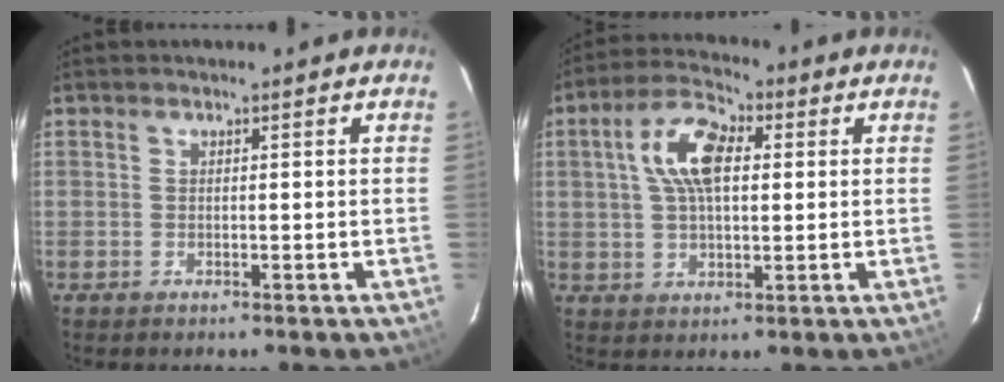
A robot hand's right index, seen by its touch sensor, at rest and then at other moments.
{"total": 10.2, "force": [2.3, 5.1, 8.6], "torque": [-0.165, 0.026, 0.039]}